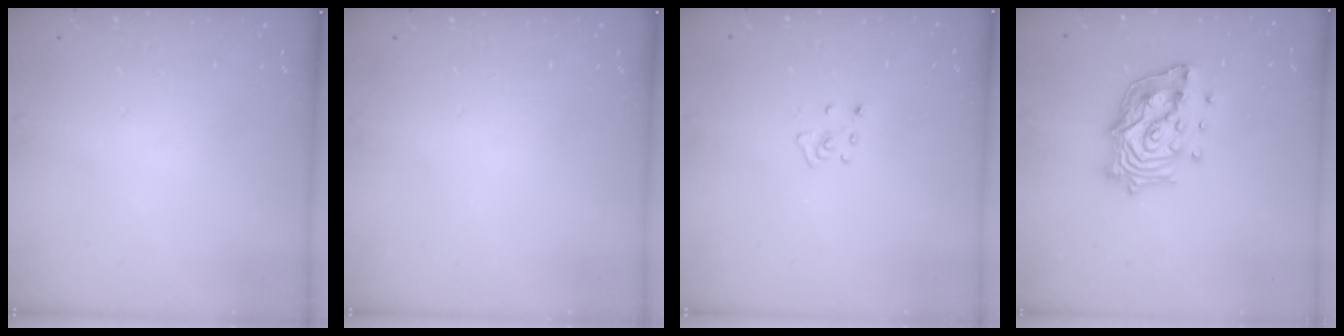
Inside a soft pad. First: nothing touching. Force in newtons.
{"total": 0.0}
{"total": 4.1, "press": 4.0, "slide": 0.5}
{"total": 14.8, "press": 14.7, "slide": 1.6}